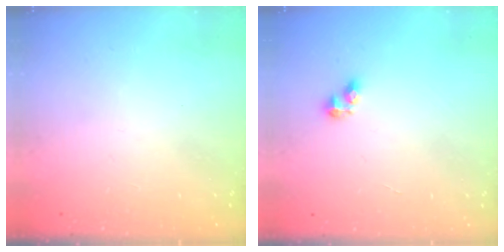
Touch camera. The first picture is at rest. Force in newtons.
{"total": 3.4, "press": 3.4, "slide": 0.5}